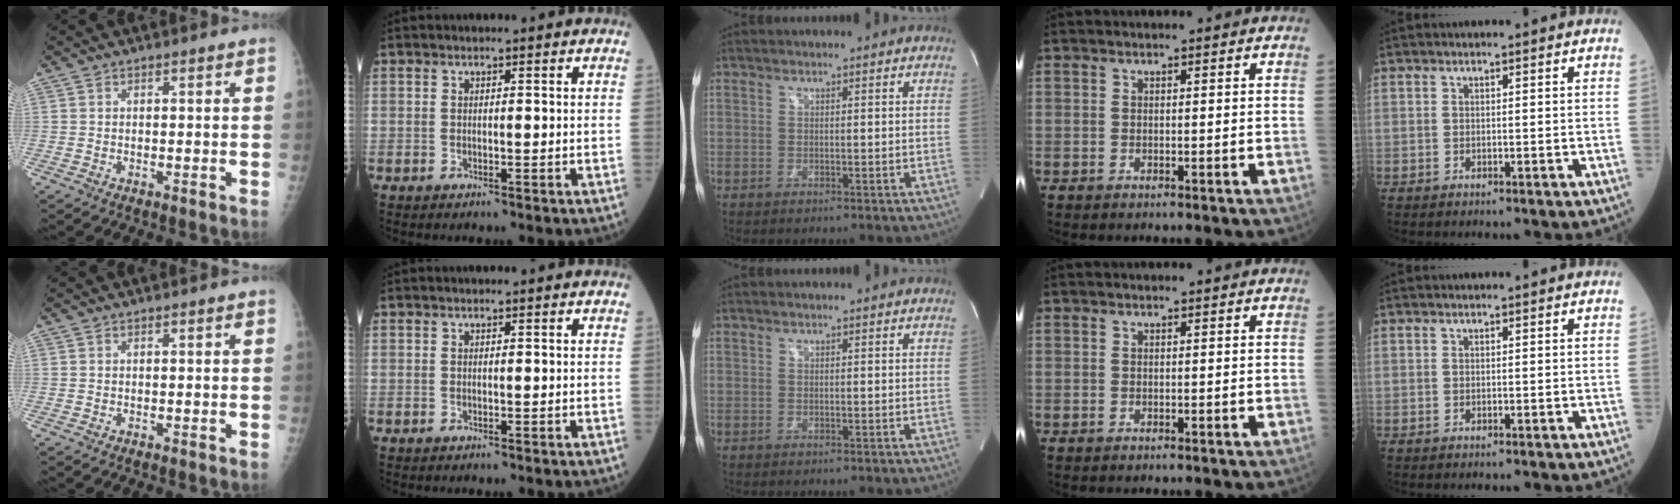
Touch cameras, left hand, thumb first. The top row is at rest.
{}